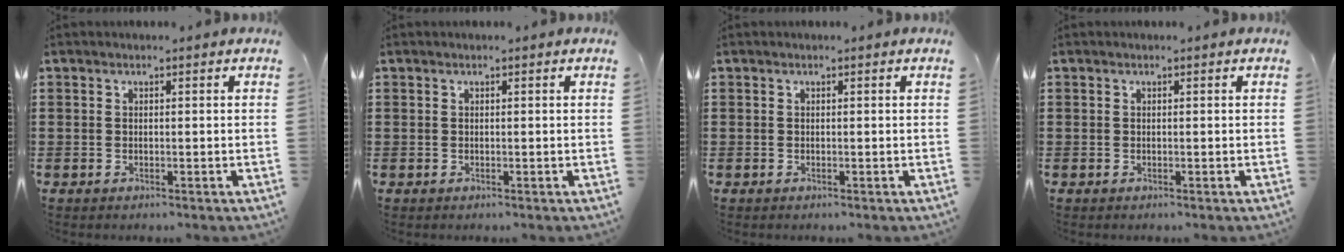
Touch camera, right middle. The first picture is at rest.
{"total": 0.0}
{"total": 0.0}
{"total": 0.0}